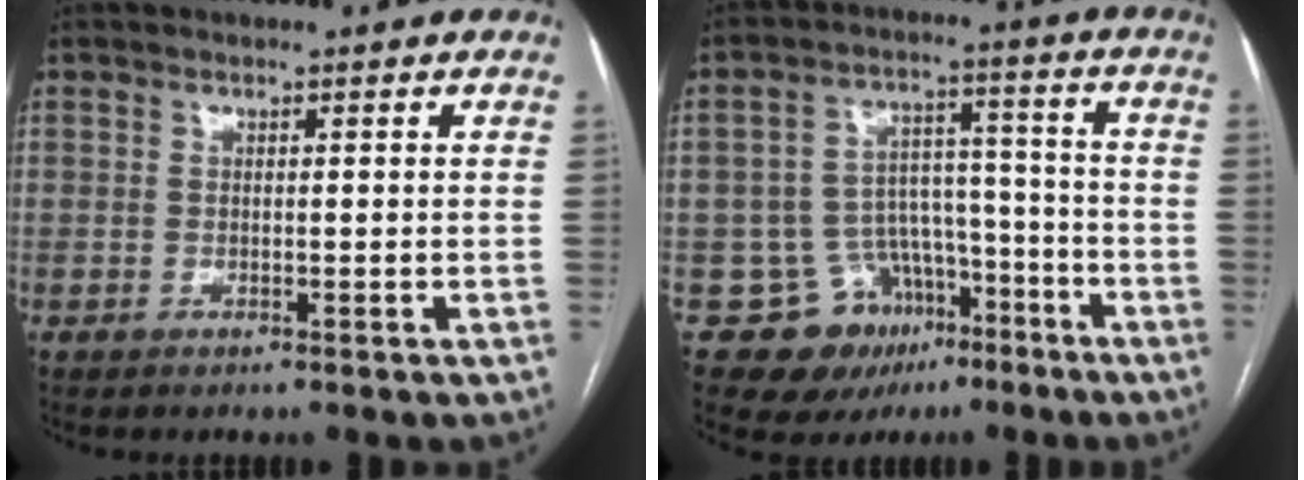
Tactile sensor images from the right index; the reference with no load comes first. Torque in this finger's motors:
{"motor_torque": [-0.40, -0.13, -0.94, -0.21]}